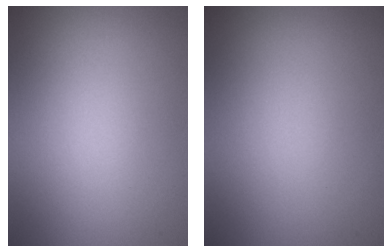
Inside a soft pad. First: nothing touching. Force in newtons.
{"total": 0.0}